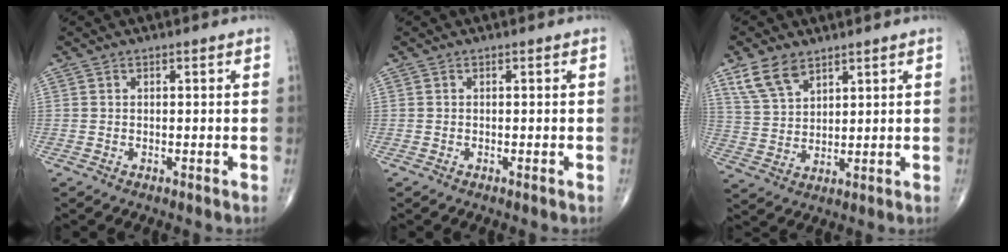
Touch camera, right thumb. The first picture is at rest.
{"total": 0.0}
{"total": 7.6, "force": [5.0, 4.1, 4.0], "torque": [-0.068, -0.019, 0.107]}